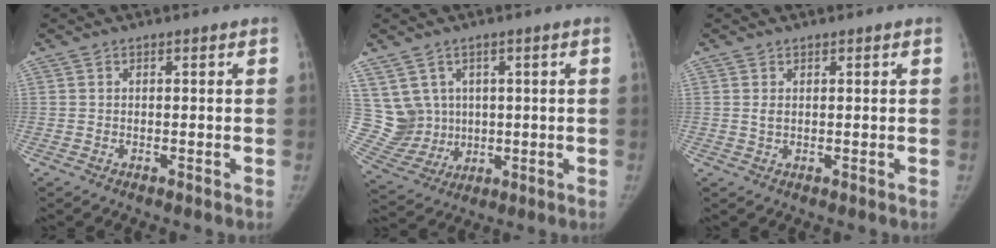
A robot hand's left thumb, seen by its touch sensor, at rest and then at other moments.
{"total": 8.5, "force": [2.7, 7.8, 1.9], "torque": [-0.011, -0.008, 0.073]}
{"total": 1.1, "force": [0.4, 0.8, 0.7], "torque": [-0.004, -0.004, 0.009]}